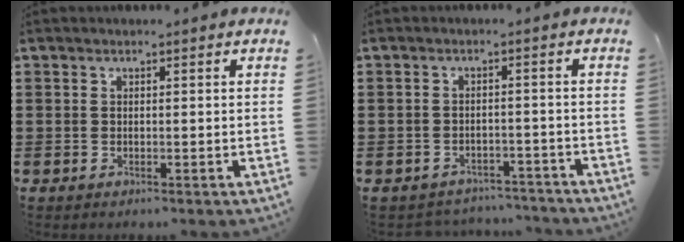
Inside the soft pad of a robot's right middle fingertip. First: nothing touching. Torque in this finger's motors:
{"motor_torque": [0.00, 0.00, 0.00, 0.00]}